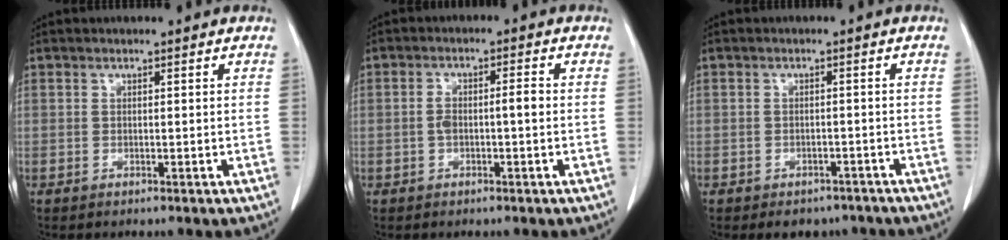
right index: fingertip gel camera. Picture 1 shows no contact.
{"total": 4.0, "force": [-0.3, 1.2, 3.8], "torque": [-0.078, 0.014, -0.004]}
{"total": 4.5, "force": [-3.5, 2.8, 0.7], "torque": [0.006, 0.013, -0.044]}